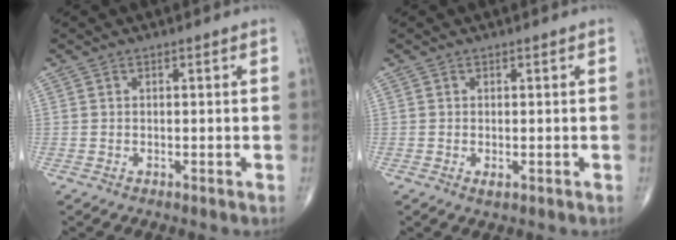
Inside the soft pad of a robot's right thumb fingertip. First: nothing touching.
{"total": 1.1, "force": [-0.3, 0.5, 0.9], "torque": [-0.017, -0.003, -0.004]}